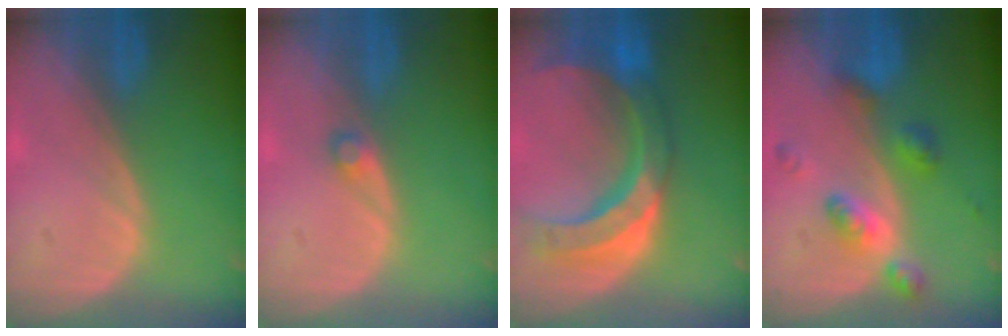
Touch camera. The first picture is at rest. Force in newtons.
{"total": 1.3, "press": 1.2, "slide": 0.3}
{"total": 11.4, "press": 9.6, "slide": 6.0}
{"total": 6.0, "press": 6.0, "slide": 0.4}